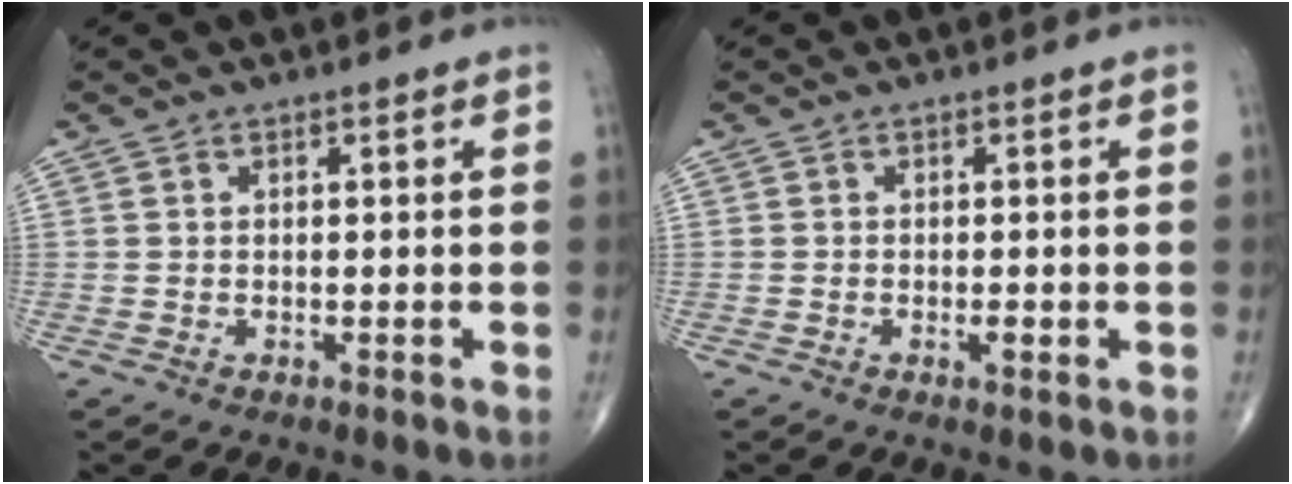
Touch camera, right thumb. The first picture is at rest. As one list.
[{"total": 1.4, "force": [-0.4, 0.6, 1.2], "torque": [-0.019, -0.001, -0.008]}]